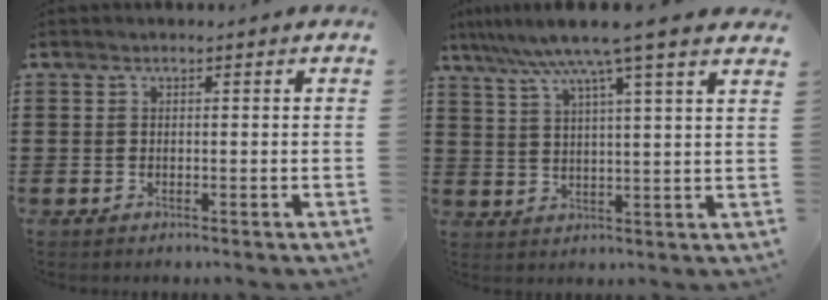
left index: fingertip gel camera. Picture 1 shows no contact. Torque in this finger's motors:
{"motor_torque": [2.14, 0.00, 0.62, 0.21]}